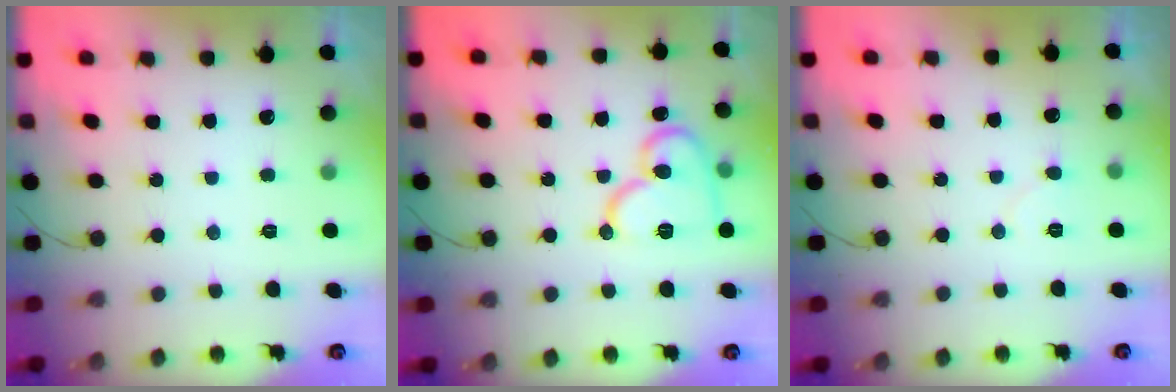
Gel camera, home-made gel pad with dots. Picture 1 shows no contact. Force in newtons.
{"total": 14.7, "press": 14.6, "slide": 1.8}
{"total": 4.3, "press": 4.3, "slide": 0.5}